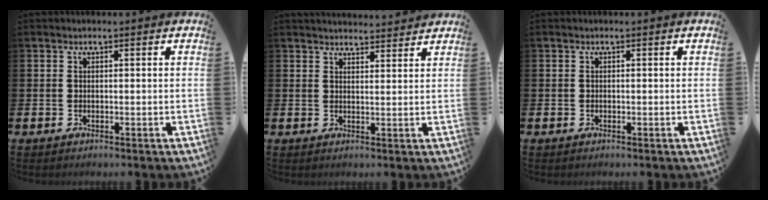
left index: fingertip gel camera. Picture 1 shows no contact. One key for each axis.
{"total": 3.2, "fx": 3.2, "fy": 0.3, "fz": -0.1, "tx": 0.005, "ty": -0.022, "tz": 0.055}
{"total": 0.0}